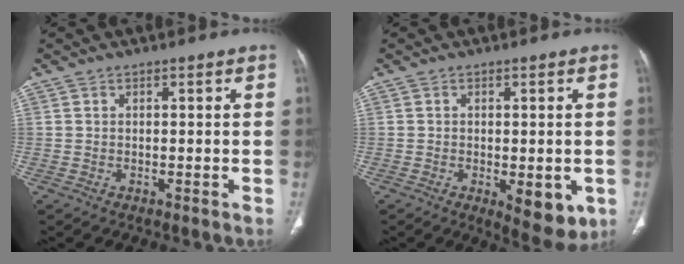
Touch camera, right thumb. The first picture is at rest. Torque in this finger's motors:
{"motor_torque": [0.98, 1.21, -0.16, 0.07, 0.15]}